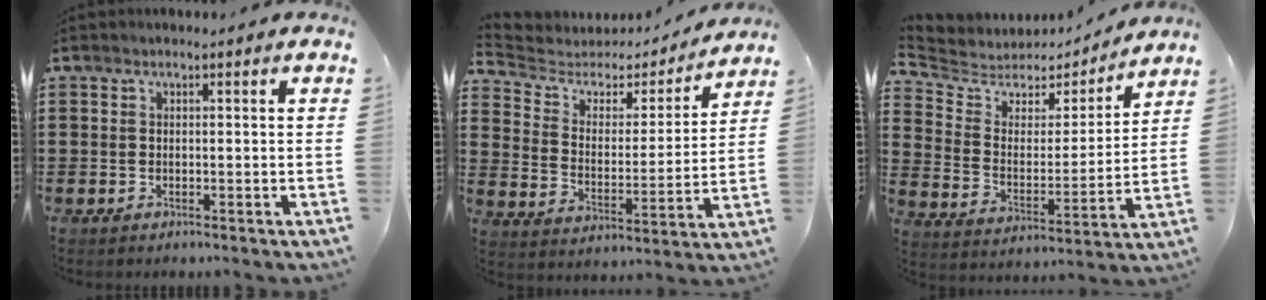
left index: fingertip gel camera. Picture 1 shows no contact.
{"total": 4.2, "force": [3.4, 2.3, 1.1], "torque": [-0.049, -0.022, 0.050]}
{"total": 5.0, "force": [4.4, 2.2, 0.5], "torque": [-0.046, -0.031, 0.071]}